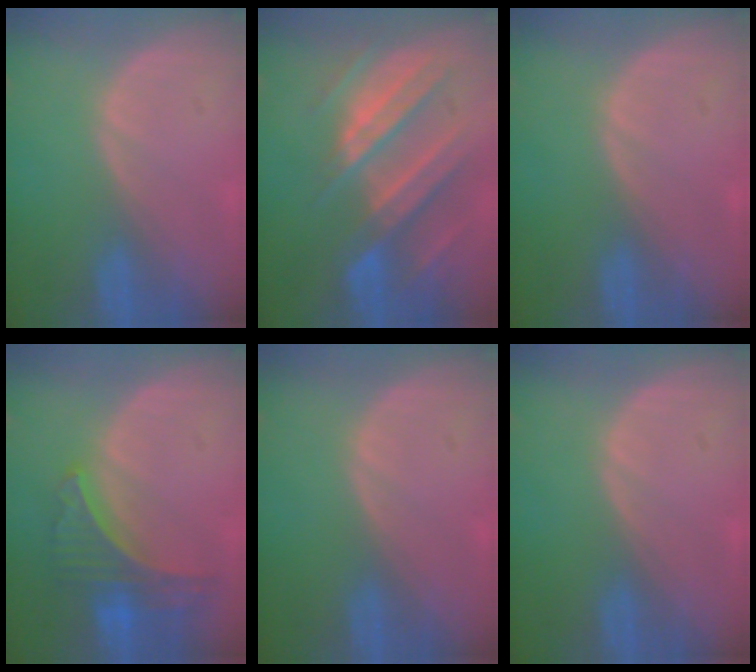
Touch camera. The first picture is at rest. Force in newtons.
{"total": 10.5, "press": 9.3, "slide": 4.8}
{"total": 0.0}
{"total": 7.8, "press": 6.9, "slide": 3.6}
{"total": 0.0}
{"total": 0.0}